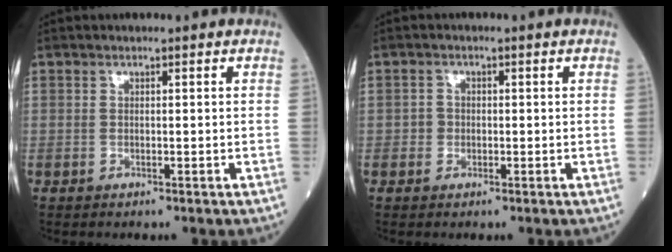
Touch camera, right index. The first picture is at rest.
{"total": 1.3, "force": [-0.4, 1.2, 0.2], "torque": [0.004, 0.006, -0.008]}